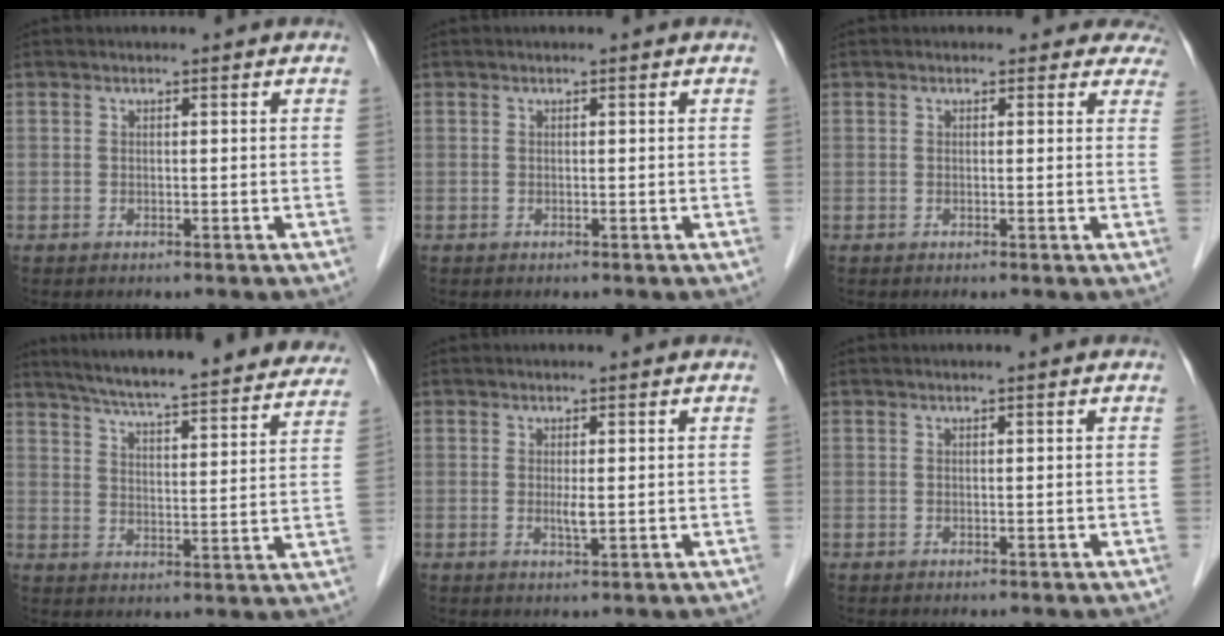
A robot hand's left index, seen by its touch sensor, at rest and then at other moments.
{"total": 0.0}
{"total": 4.2, "force": [3.5, 2.2, 0.0], "torque": [0.030, -0.013, 0.008]}
{"total": 28.0, "force": [25.2, 3.2, 11.8], "torque": [-0.179, -0.035, 0.314]}
{"total": 1.8, "force": [-0.1, 0.2, 1.8], "torque": [-0.037, -0.009, -0.001]}
{"total": 0.0}